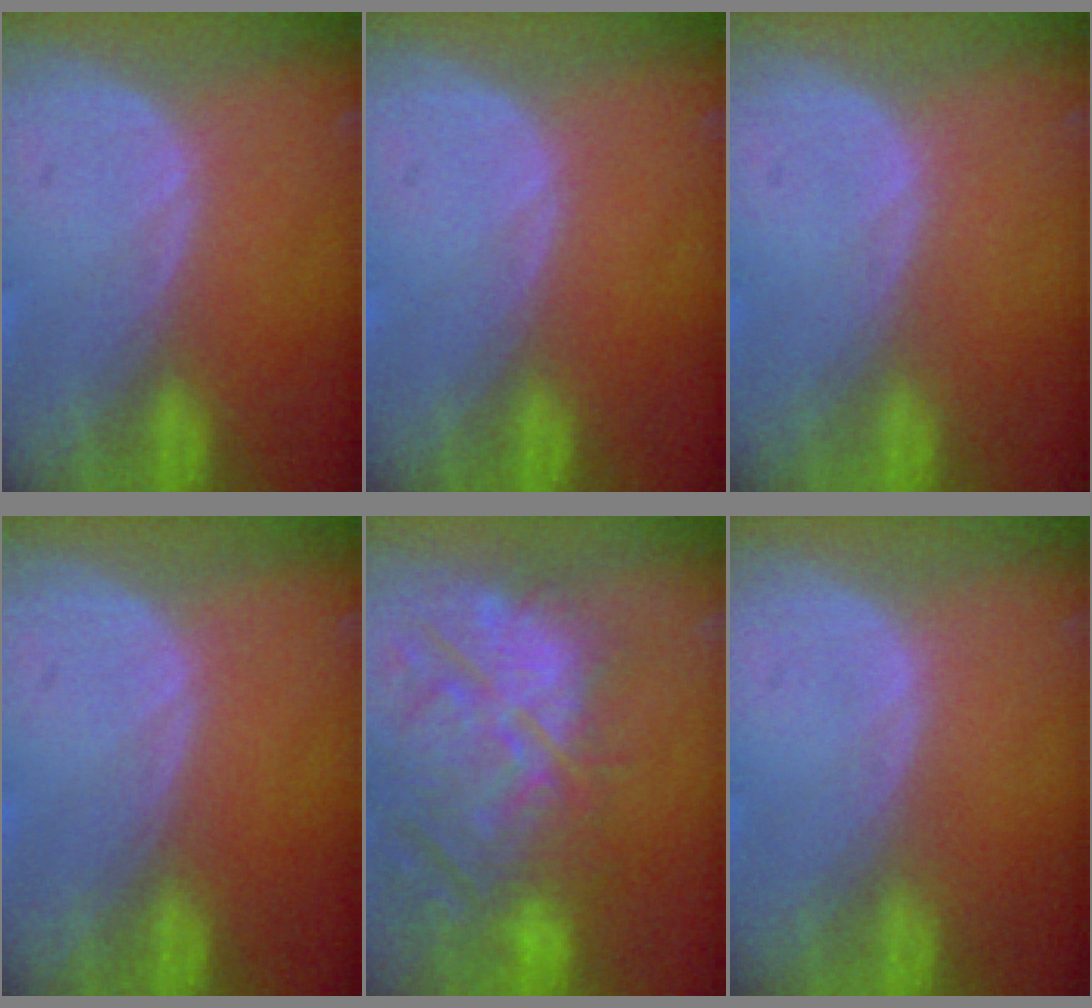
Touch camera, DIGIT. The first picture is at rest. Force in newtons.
{"total": 0.0}
{"total": 0.0}
{"total": 0.0}
{"total": 14.4, "press": 12.6, "slide": 6.9}
{"total": 0.0}